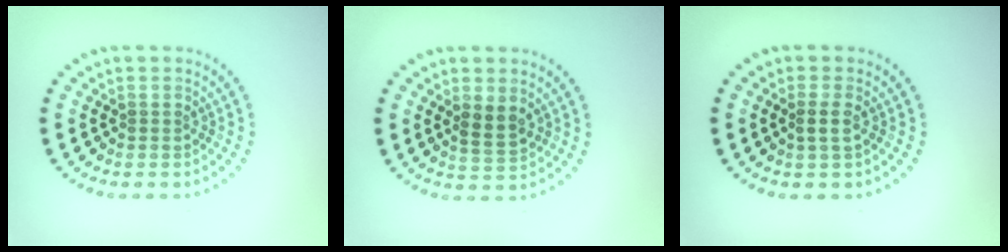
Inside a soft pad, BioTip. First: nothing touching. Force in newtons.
{"total": 2.1, "press": 2.0, "slide": 0.6}
{"total": 1.2, "press": 1.0, "slide": 0.7}